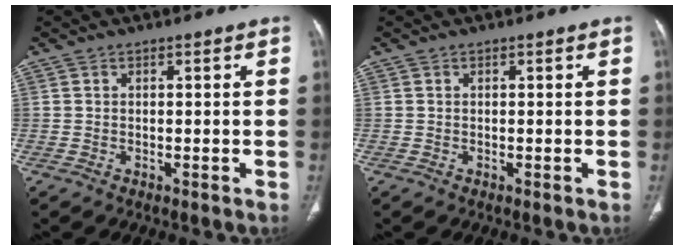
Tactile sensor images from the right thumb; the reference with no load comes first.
{"total": 0.0}